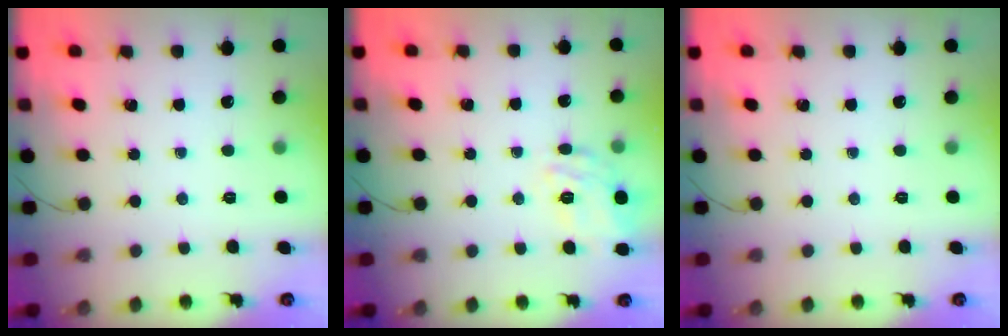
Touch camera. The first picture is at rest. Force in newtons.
{"total": 10.1, "press": 10.0, "slide": 1.2}
{"total": 0.0}